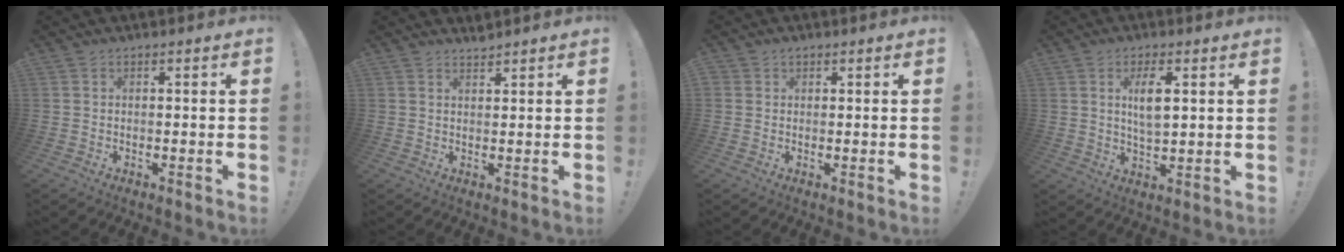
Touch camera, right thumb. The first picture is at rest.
{"total": 1.7, "force": [1.7, 0.1, 0.0], "torque": [0.007, -0.013, 0.031]}
{"total": 1.3, "force": [0.6, 1.2, 0.3], "torque": [-0.004, -0.001, 0.011]}
{"total": 6.6, "force": [2.1, 2.8, 5.6], "torque": [-0.089, -0.011, 0.029]}